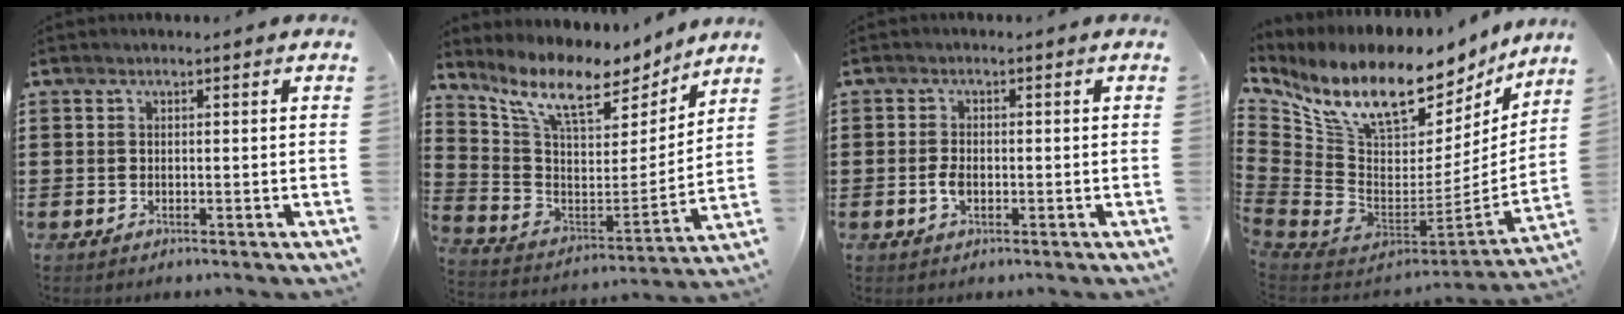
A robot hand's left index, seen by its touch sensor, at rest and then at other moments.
{"total": 10.4, "force": [7.6, 3.0, 6.4], "torque": [-0.150, -0.048, 0.126]}
{"total": 2.3, "force": [-0.5, 1.2, 1.9], "torque": [-0.051, -0.004, -0.013]}
{"total": 12.9, "force": [9.2, 5.8, 7.0], "torque": [-0.156, -0.078, 0.162]}